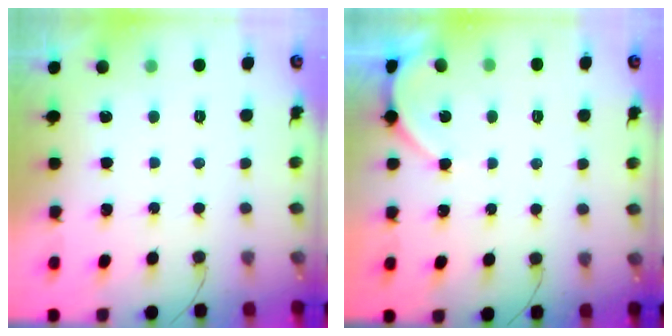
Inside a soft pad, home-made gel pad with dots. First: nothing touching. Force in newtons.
{"total": 3.2, "press": 3.1, "slide": 0.3}